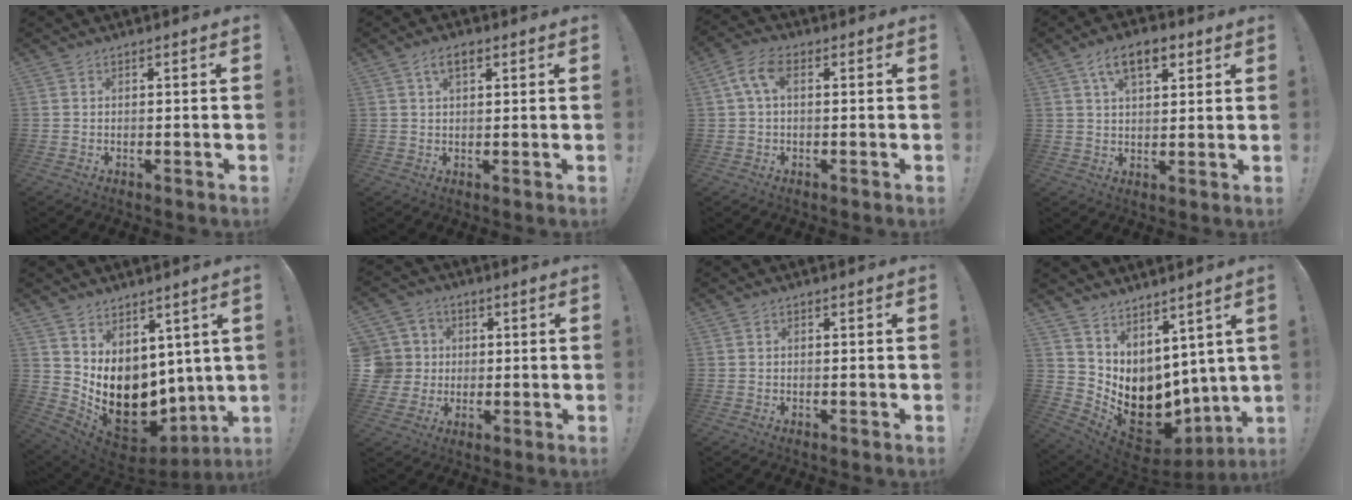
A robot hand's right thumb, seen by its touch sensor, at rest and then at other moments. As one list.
[{"total": 4.3, "force": [1.9, 2.1, 3.2], "torque": [-0.059, 0.004, 0.032]}, {"total": 6.2, "force": [1.2, 3.4, 5.1], "torque": [-0.116, 0.010, 0.023]}, {"total": 9.5, "force": [4.6, 4.9, 6.8], "torque": [-0.105, 0.001, 0.082]}, {"total": 13.3, "force": [-0.1, 10.6, 8.0], "torque": [-0.135, -0.025, 0.024]}, {"total": 8.9, "force": [1.2, 8.5, 2.3], "torque": [-0.048, 0.000, 0.029]}, {"total": 0.0}, {"total": 8.5, "force": [-1.1, 7.5, 3.7], "torque": [-0.050, -0.028, 0.002]}]